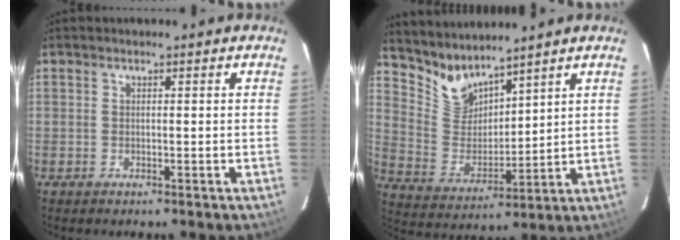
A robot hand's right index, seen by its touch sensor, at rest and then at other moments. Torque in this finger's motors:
{"motor_torque": [-0.37, 0.52, -0.02, -0.01]}